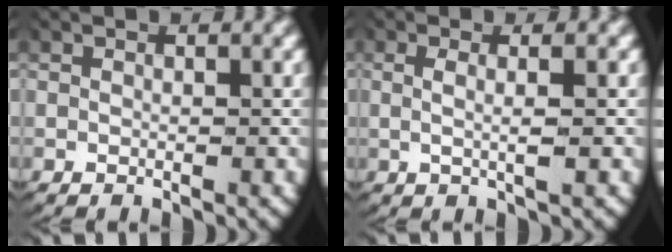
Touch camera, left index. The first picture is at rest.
{"total": 2.1, "force": [0.2, 0.4, 2.1], "torque": [-0.046, -0.006, 0.009]}